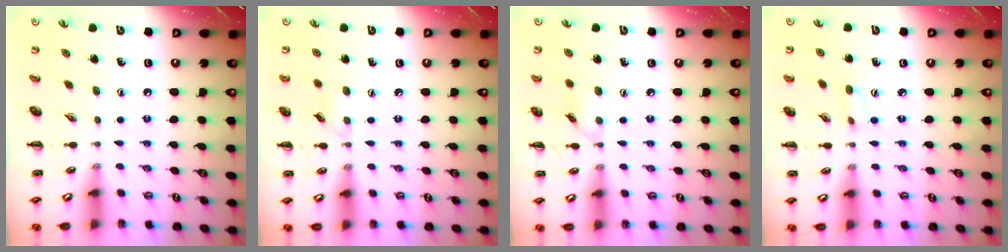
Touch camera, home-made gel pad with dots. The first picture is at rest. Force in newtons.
{"total": 5.3, "press": 4.9, "slide": 2.1}
{"total": 5.8, "press": 5.5, "slide": 1.9}
{"total": 2.8, "press": 2.7, "slide": 0.9}